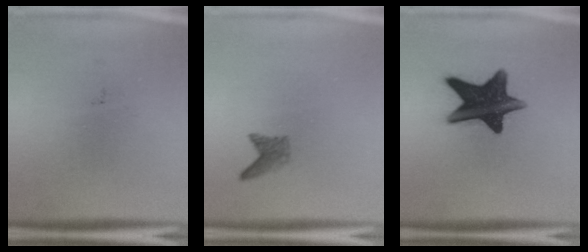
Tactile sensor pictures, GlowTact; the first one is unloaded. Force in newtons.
{"total": 1.7}
{"total": 14.4}